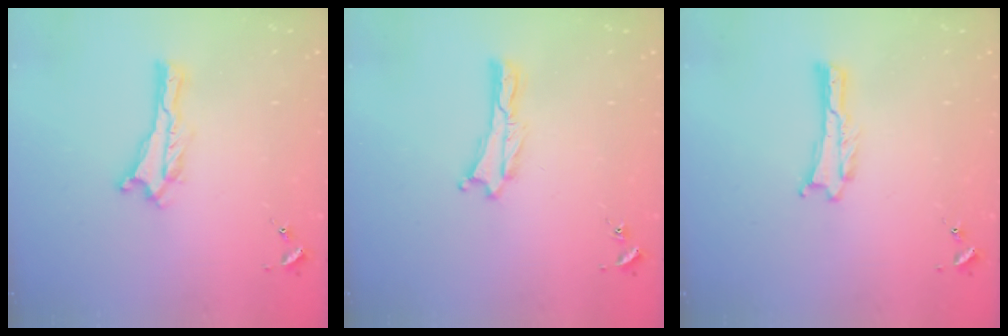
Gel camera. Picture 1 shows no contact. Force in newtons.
{"total": 0.0}
{"total": 0.0}